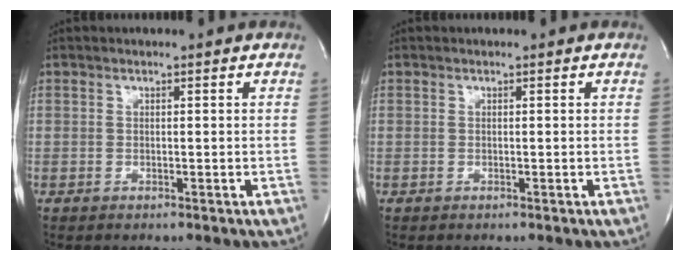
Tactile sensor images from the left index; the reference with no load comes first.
{"total": 0.0}